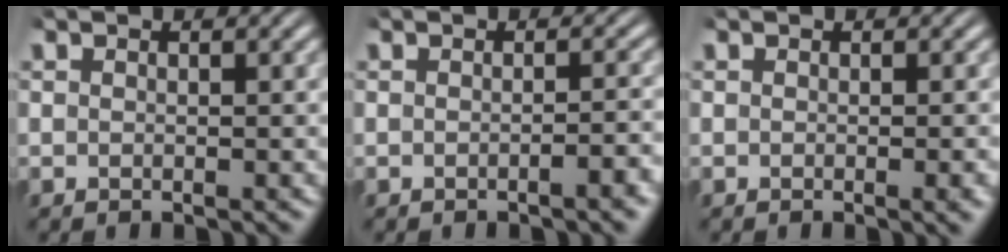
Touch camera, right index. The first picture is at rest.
{"total": 1.2, "force": [-0.9, -0.1, 0.8], "torque": [-0.009, 0.006, -0.017]}
{"total": 0.6, "force": [-0.2, -0.2, 0.6], "torque": [-0.007, 0.003, -0.005]}